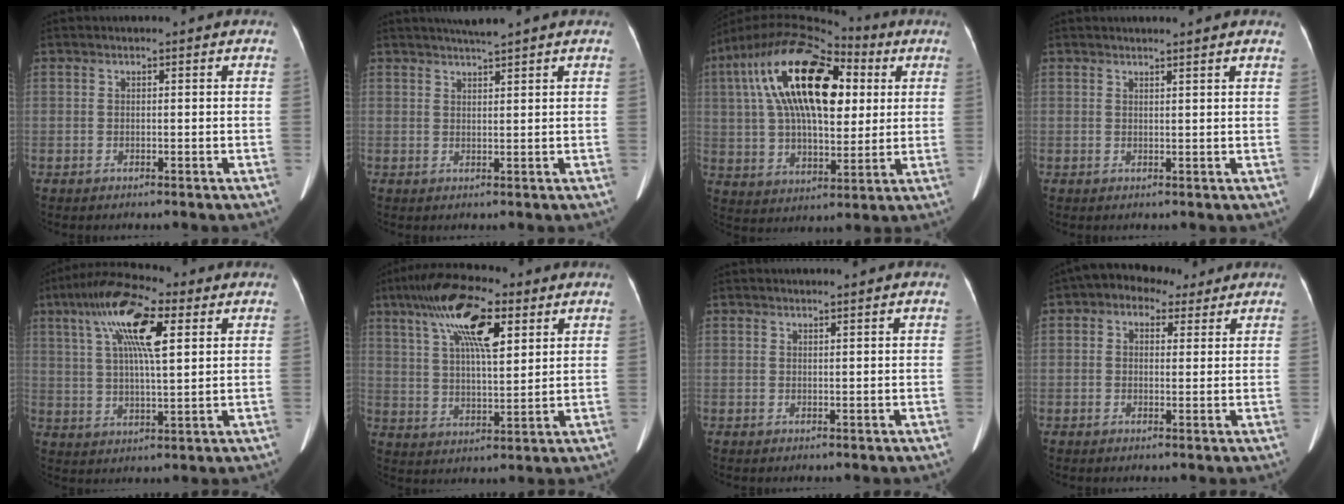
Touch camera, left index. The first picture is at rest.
{"total": 3.0, "force": [2.6, -0.5, 1.4], "torque": [-0.020, 0.012, 0.045]}
{"total": 21.6, "force": [6.5, 9.7, 18.2], "torque": [-0.360, 0.056, 0.109]}
{"total": 1.6, "force": [1.4, -0.4, 0.7], "torque": [-0.024, 0.000, 0.020]}
{"total": 13.3, "force": [5.4, 3.0, 11.7], "torque": [-0.223, 0.027, 0.091]}
{"total": 13.4, "force": [6.7, 4.0, 10.9], "torque": [-0.205, 0.026, 0.119]}
{"total": 0.8, "force": [0.6, -0.2, 0.4], "torque": [-0.015, 0.000, 0.014]}
{"total": 5.6, "force": [3.1, 3.8, 2.6], "torque": [-0.041, 0.033, 0.046]}